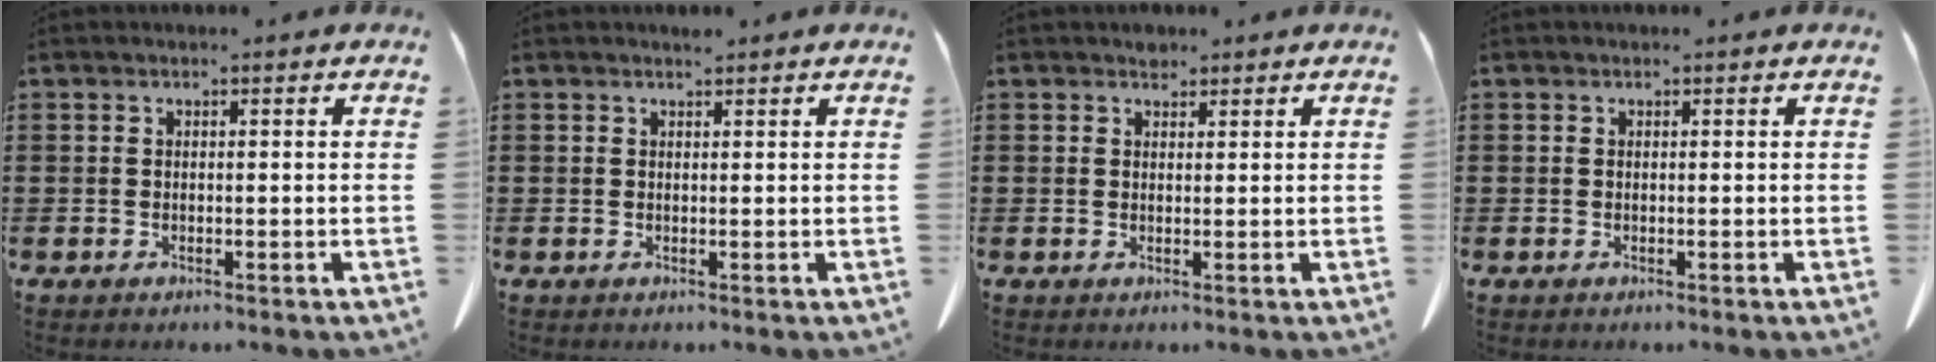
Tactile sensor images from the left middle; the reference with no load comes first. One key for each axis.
{"total": 0.7, "fx": 0.7, "fy": 0.1, "fz": 0.2, "tx": -0.005, "ty": -0.001, "tz": 0.014}
{"total": 1.3, "fx": 1.1, "fy": 0.7, "fz": 0.3, "tx": -0.001, "ty": -0.001, "tz": 0.019}
{"total": 0.0}